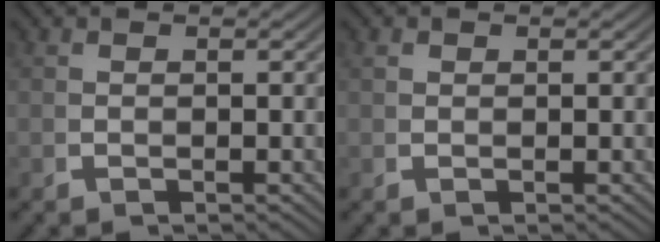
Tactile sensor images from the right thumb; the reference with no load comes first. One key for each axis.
{"total": 0.7, "fx": 0.6, "fy": 0.4, "fz": 0.2, "tx": -0.003, "ty": -0.003, "tz": 0.016}